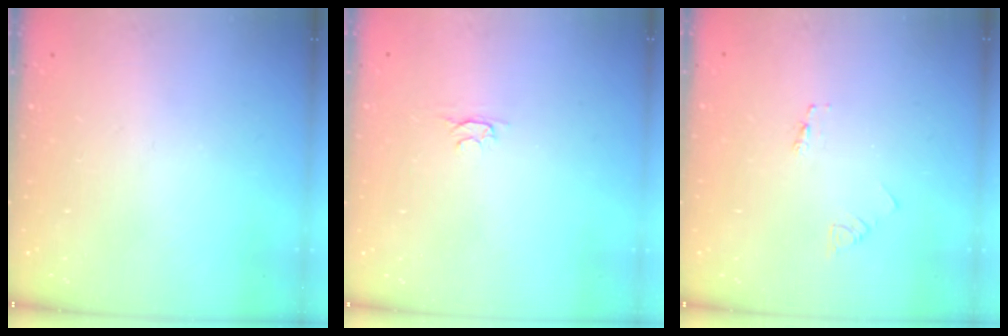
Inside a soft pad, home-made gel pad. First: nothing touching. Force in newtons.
{"total": 2.4, "press": 2.3, "slide": 0.5}
{"total": 1.8, "press": 1.8, "slide": 0.2}